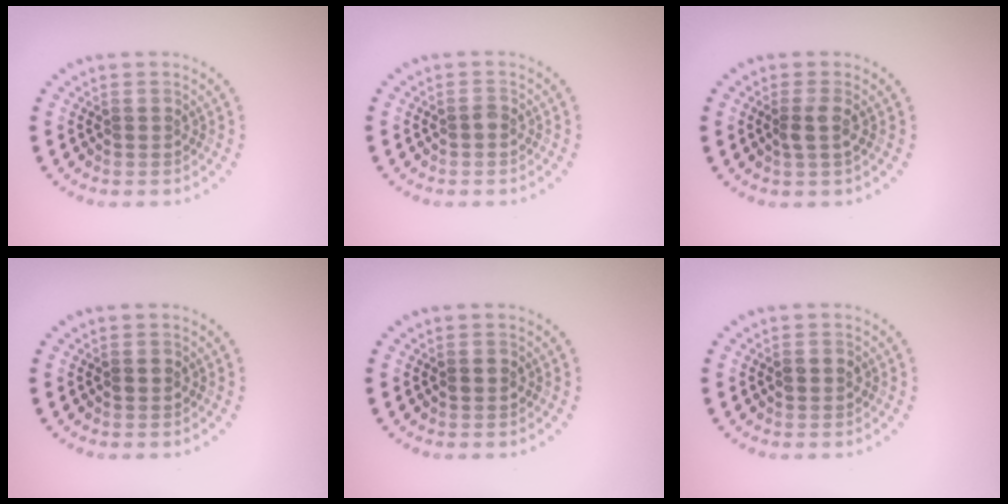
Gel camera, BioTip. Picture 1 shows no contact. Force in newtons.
{"total": 0.6, "press": 0.5, "slide": 0.3}
{"total": 1.4, "press": 1.2, "slide": 0.7}
{"total": 0.8, "press": 0.8, "slide": 0.0}
{"total": 0.9, "press": 0.9, "slide": 0.1}
{"total": 1.3, "press": 1.3, "slide": 0.1}